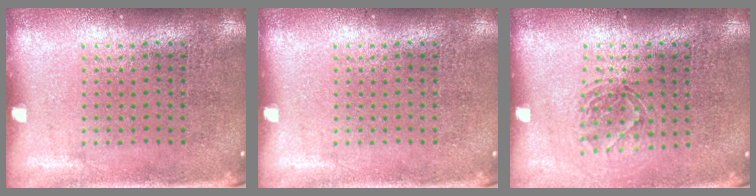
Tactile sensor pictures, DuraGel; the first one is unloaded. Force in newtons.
{"total": 0.0}
{"total": 1.3, "press": 1.1, "slide": 0.7}